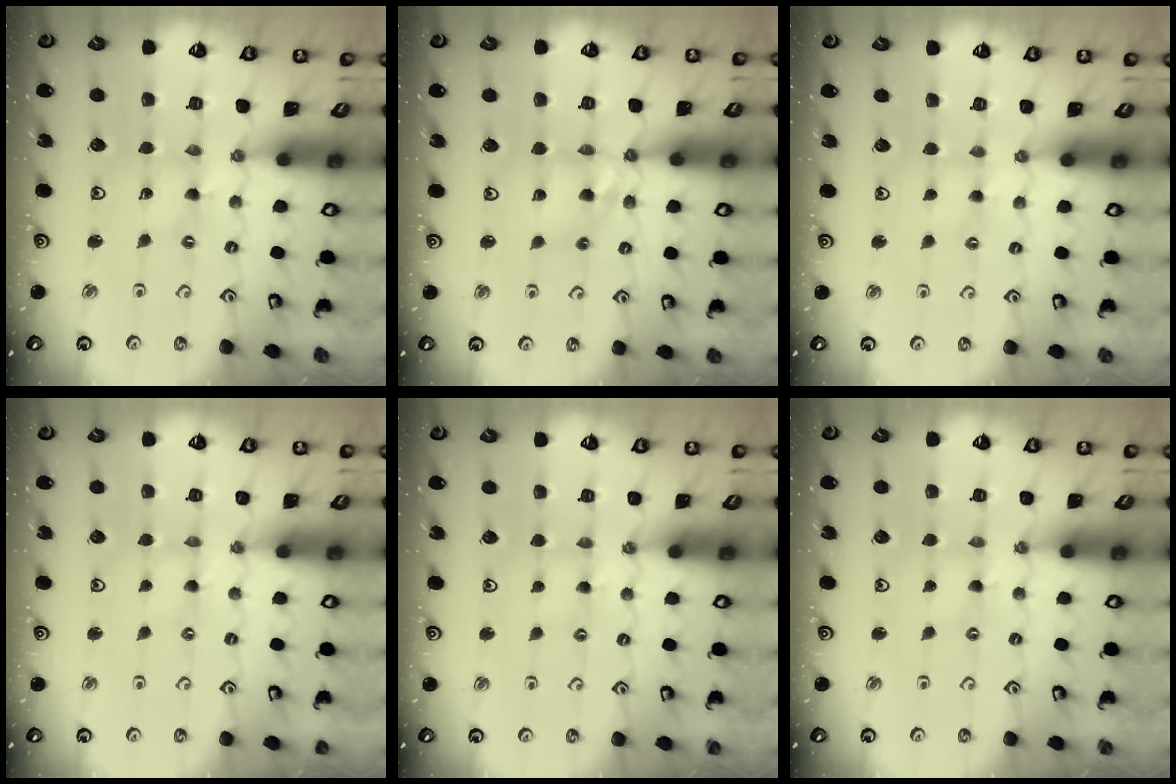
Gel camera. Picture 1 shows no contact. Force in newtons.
{"total": 10.4, "press": 10.3, "slide": 1.1}
{"total": 2.6, "press": 2.6, "slide": 0.4}
{"total": 0.0}
{"total": 2.4, "press": 2.4, "slide": 0.4}
{"total": 0.0}